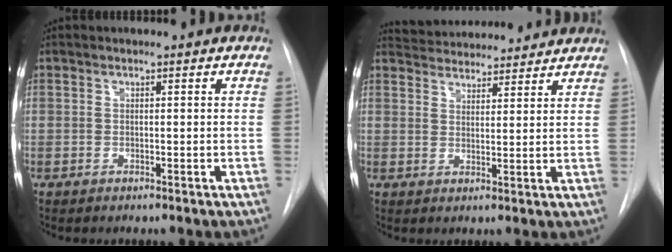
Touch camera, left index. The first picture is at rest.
{"total": 11.2, "force": [10.7, 2.3, 2.5], "torque": [-0.033, 0.021, 0.150]}